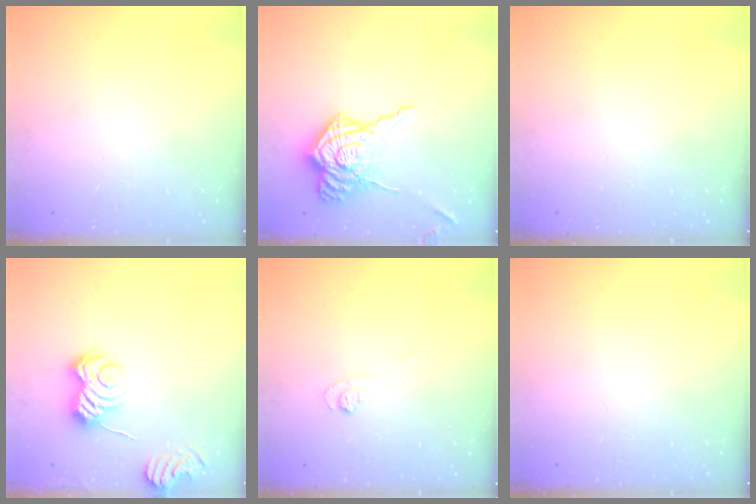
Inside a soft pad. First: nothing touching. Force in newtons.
{"total": 18.8, "press": 18.8, "slide": 1.1}
{"total": 0.0}
{"total": 6.3, "press": 6.2, "slide": 0.9}
{"total": 5.0, "press": 4.9, "slide": 0.5}
{"total": 0.0}